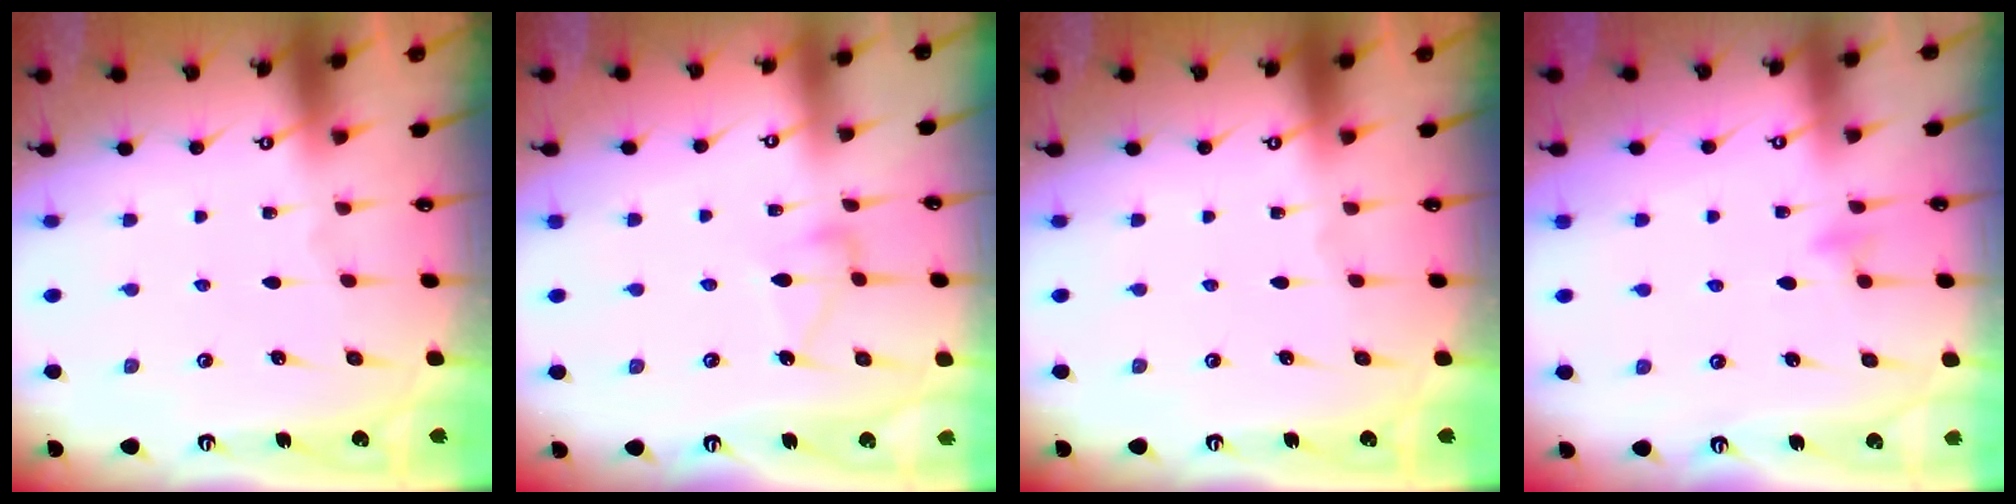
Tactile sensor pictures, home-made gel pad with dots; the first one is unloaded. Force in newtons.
{"total": 5.7, "press": 5.7, "slide": 0.2}
{"total": 0.0}
{"total": 5.1, "press": 5.0, "slide": 0.7}